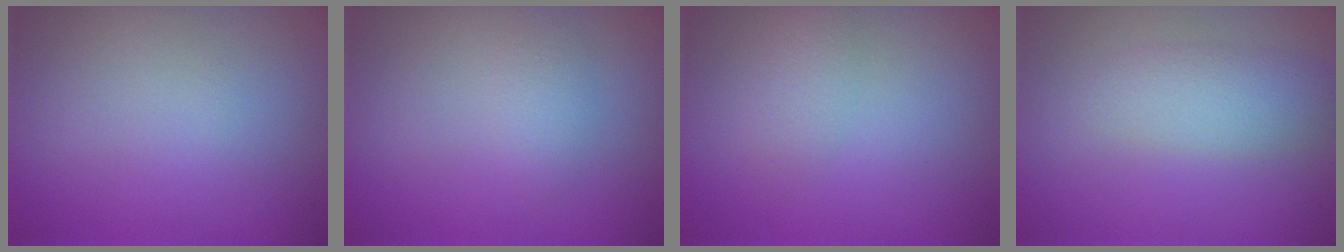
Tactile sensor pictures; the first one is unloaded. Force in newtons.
{"total": 1.6, "press": 1.6, "slide": 0.0}
{"total": 1.6, "press": 1.6, "slide": 0.1}
{"total": 2.6, "press": 2.6, "slide": 0.1}